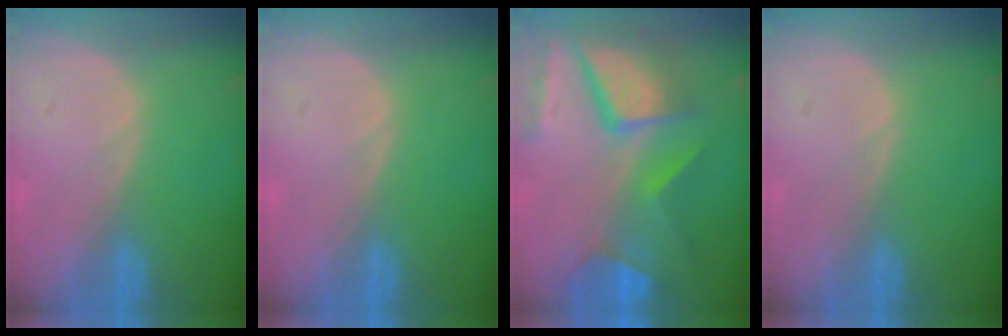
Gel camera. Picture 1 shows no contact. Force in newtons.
{"total": 0.0}
{"total": 11.9, "press": 9.8, "slide": 6.8}
{"total": 0.0}